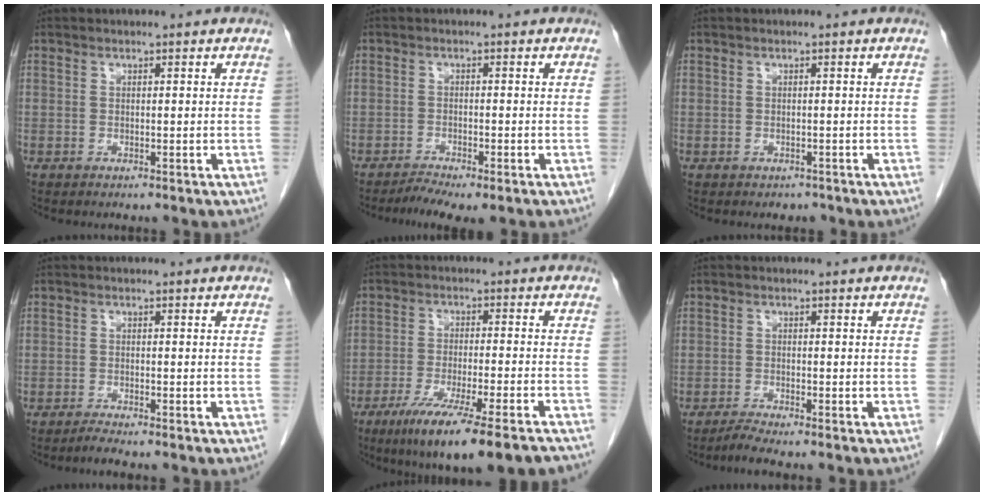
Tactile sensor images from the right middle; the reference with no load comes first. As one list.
[{"total": 3.9, "force": [-3.0, 0.3, 2.5], "torque": [-0.046, -0.003, -0.050]}, {"total": 1.1, "force": [-0.8, 0.7, 0.0], "torque": [-0.003, 0.002, -0.010]}, {"total": 1.6, "force": [-1.4, -0.3, 0.6], "torque": [-0.017, -0.004, -0.028]}, {"total": 15.7, "force": [-11.6, 0.6, 10.6], "torque": [-0.146, -0.039, -0.179]}, {"total": 2.4, "force": [-2.1, -0.6, 0.9], "torque": [-0.027, -0.009, -0.044]}]